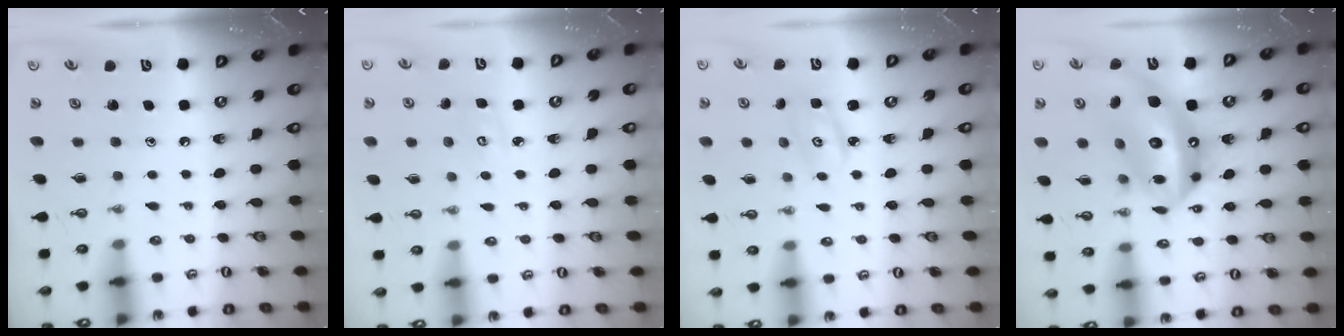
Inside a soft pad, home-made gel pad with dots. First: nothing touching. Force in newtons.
{"total": 4.3, "press": 4.3, "slide": 0.4}
{"total": 2.4, "press": 2.4, "slide": 0.2}
{"total": 20.5, "press": 20.4, "slide": 2.1}